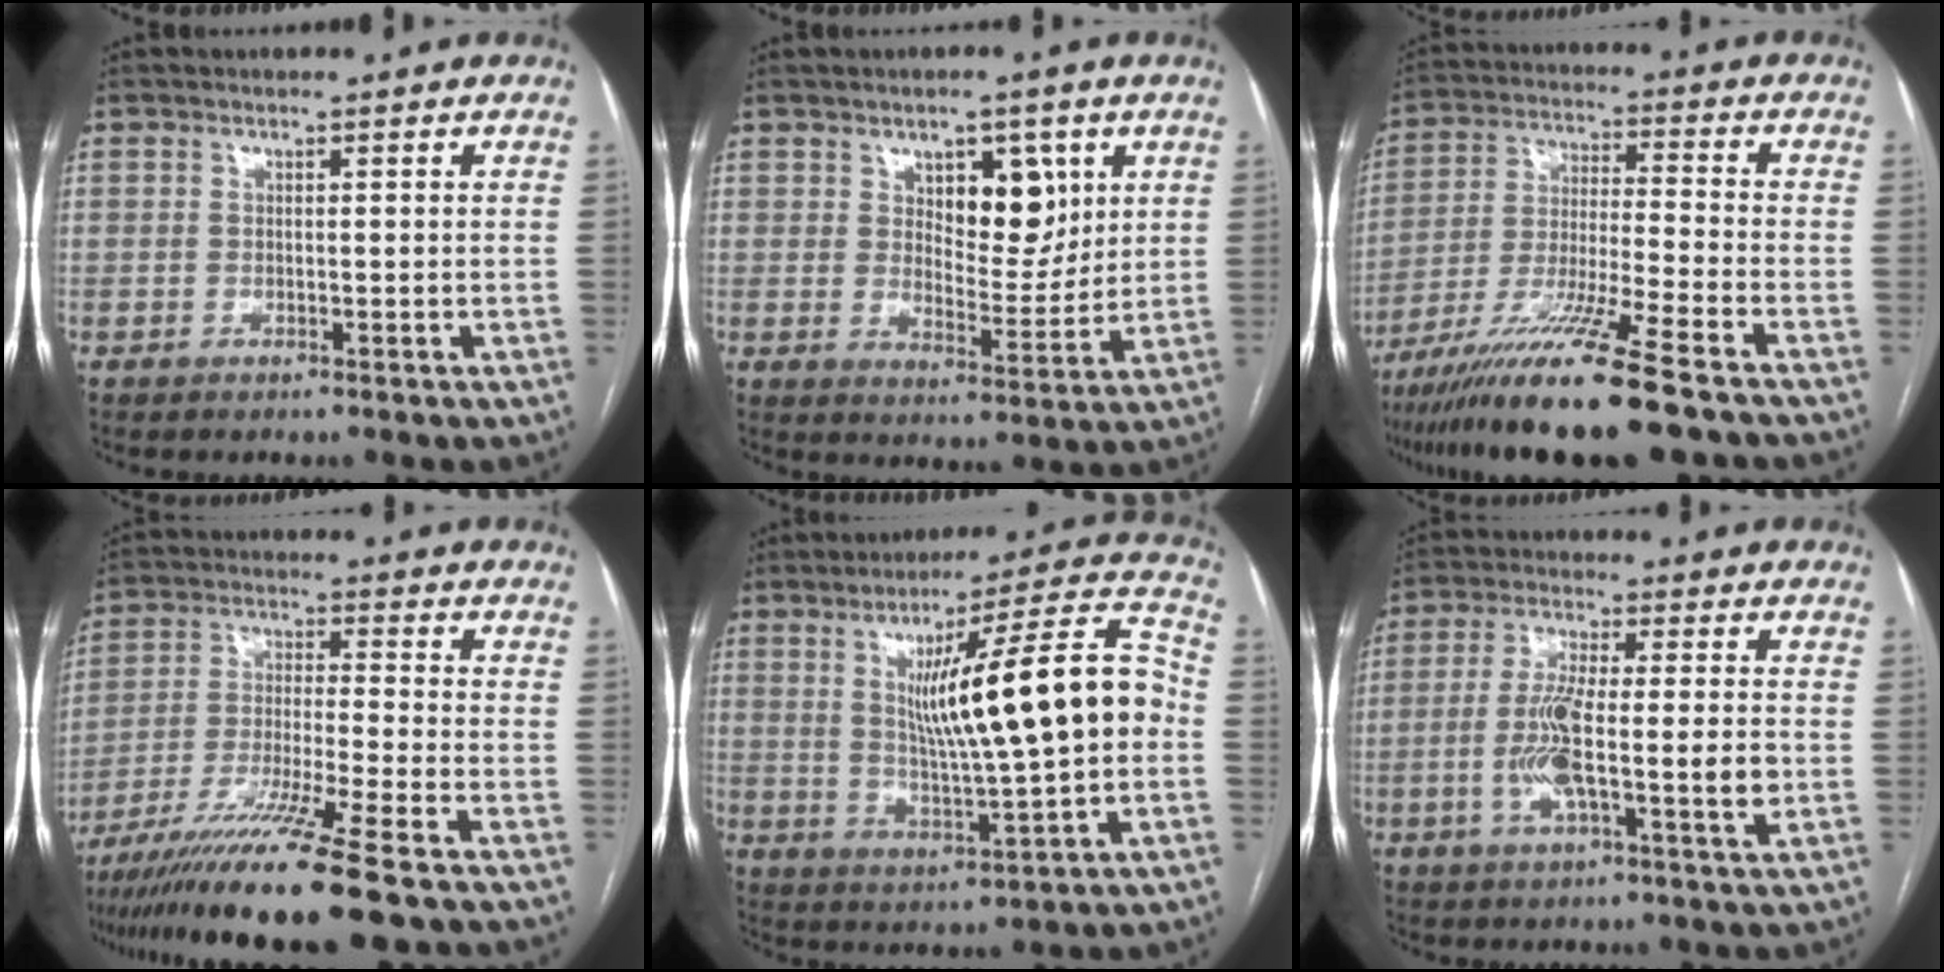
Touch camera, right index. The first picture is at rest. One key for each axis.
{"total": 8.0, "fx": 3.4, "fy": 3.9, "fz": 6.0, "tx": -0.081, "ty": 0.003, "tz": 0.058}
{"total": 15.9, "fx": -11.7, "fy": -1.2, "fz": 10.8, "tx": -0.212, "ty": -0.041, "tz": -0.207}
{"total": 14.8, "fx": -11.3, "fy": -2.0, "fz": 9.3, "tx": -0.171, "ty": -0.039, "tz": -0.195}
{"total": 18.1, "fx": 1.1, "fy": 1.2, "fz": 18.0, "tx": -0.277, "ty": 0.020, "tz": 0.019}
{"total": 11.1, "fx": -1.9, "fy": 1.3, "fz": 10.9, "tx": -0.205, "ty": 0.002, "tz": -0.036}